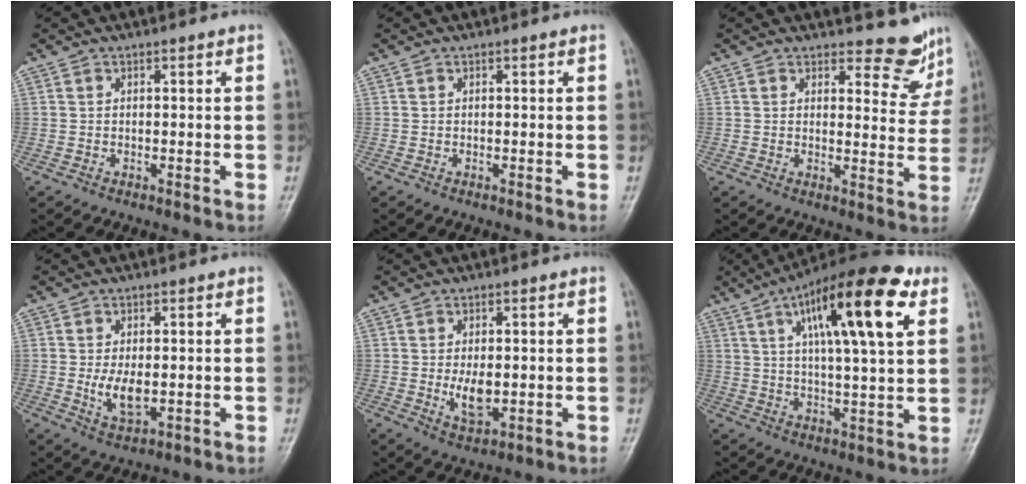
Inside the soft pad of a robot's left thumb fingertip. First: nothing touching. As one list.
[{"total": 0.0}, {"total": 6.6, "force": [6.1, 2.4, 0.8], "torque": [0.017, -0.061, 0.066]}, {"total": 5.5, "force": [-0.4, 2.9, 4.7], "torque": [-0.083, -0.012, -0.002]}, {"total": 5.5, "force": [-0.4, 3.0, 4.7], "torque": [-0.073, -0.011, 0.000]}, {"total": 20.6, "force": [8.3, 5.7, 17.9], "torque": [-0.267, -0.007, 0.126]}]